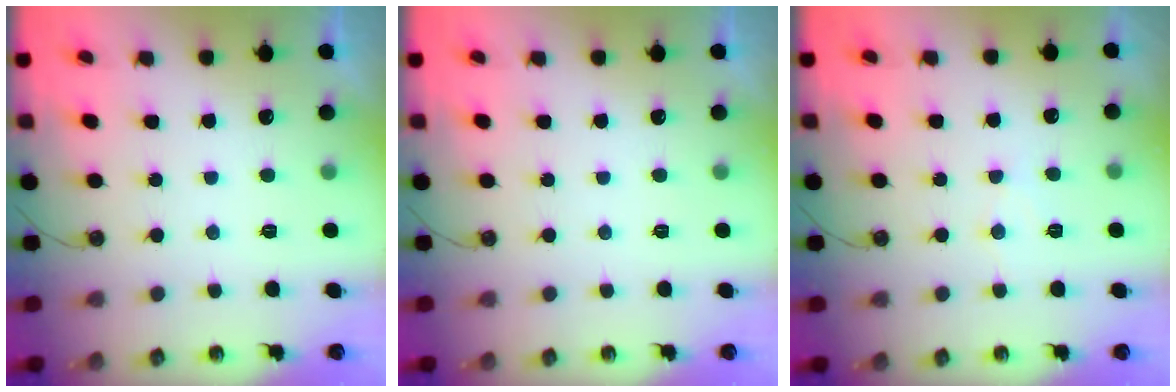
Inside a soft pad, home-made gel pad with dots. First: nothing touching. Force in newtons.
{"total": 0.0}
{"total": 5.5, "press": 5.5, "slide": 0.4}